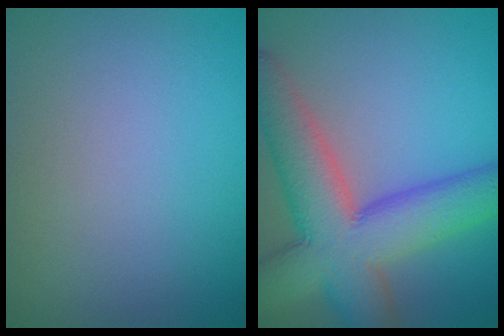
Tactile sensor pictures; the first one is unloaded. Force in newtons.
{"total": 10.8, "press": 10.7, "slide": 0.8}